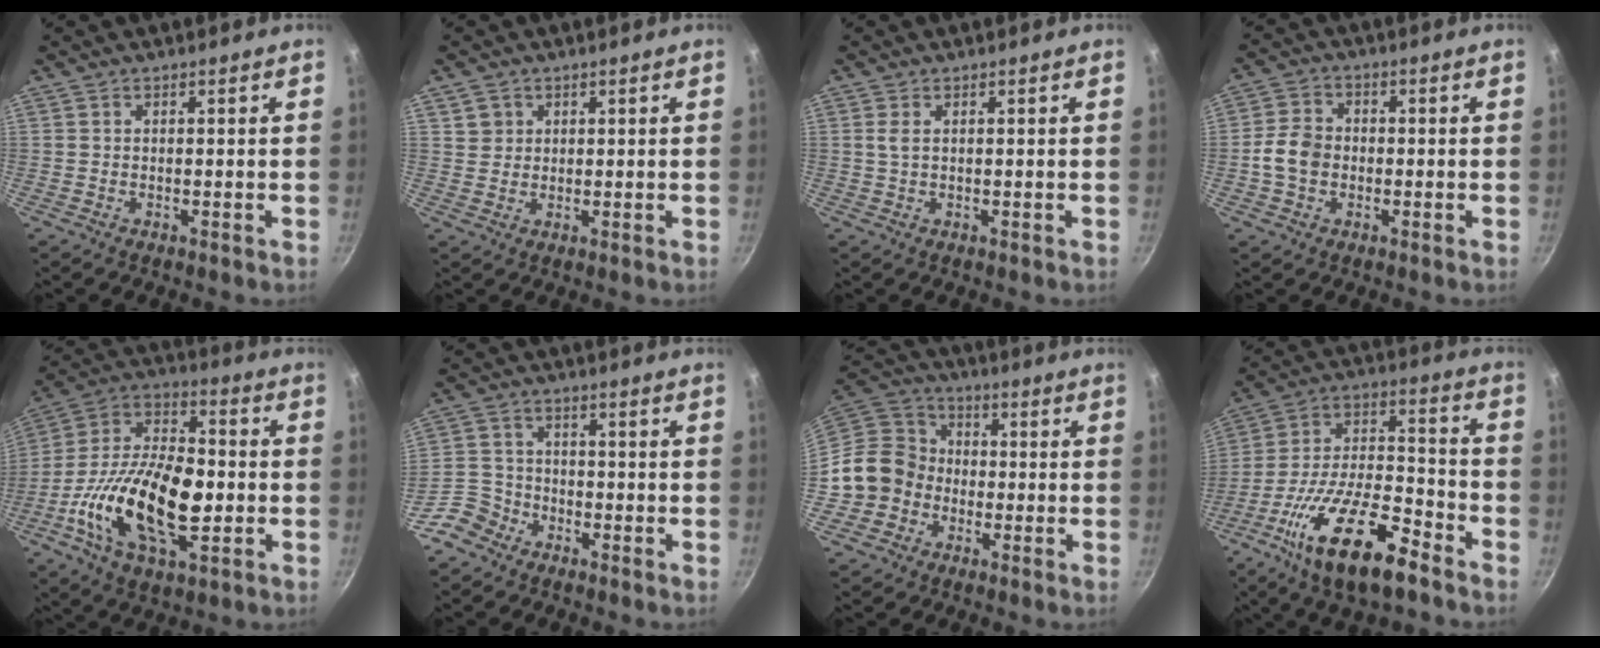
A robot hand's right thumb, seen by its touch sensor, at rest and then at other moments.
{"total": 3.0, "force": [1.3, 2.7, 0.6], "torque": [0.007, 0.005, 0.023]}
{"total": 1.7, "force": [0.5, 0.8, 1.4], "torque": [-0.030, 0.000, 0.011]}
{"total": 6.3, "force": [-1.1, 5.0, 3.6], "torque": [-0.058, 0.017, -0.029]}
{"total": 23.1, "force": [-4.7, 12.0, 19.2], "torque": [-0.336, 0.034, -0.093]}
{"total": 6.9, "force": [-4.9, 4.7, 1.2], "torque": [-0.003, 0.042, -0.105]}
{"total": 11.7, "force": [-3.4, 10.4, 4.0], "torque": [-0.032, 0.048, -0.078]}
{"total": 20.7, "force": [-11.8, 7.6, 15.3], "torque": [-0.258, 0.055, -0.217]}